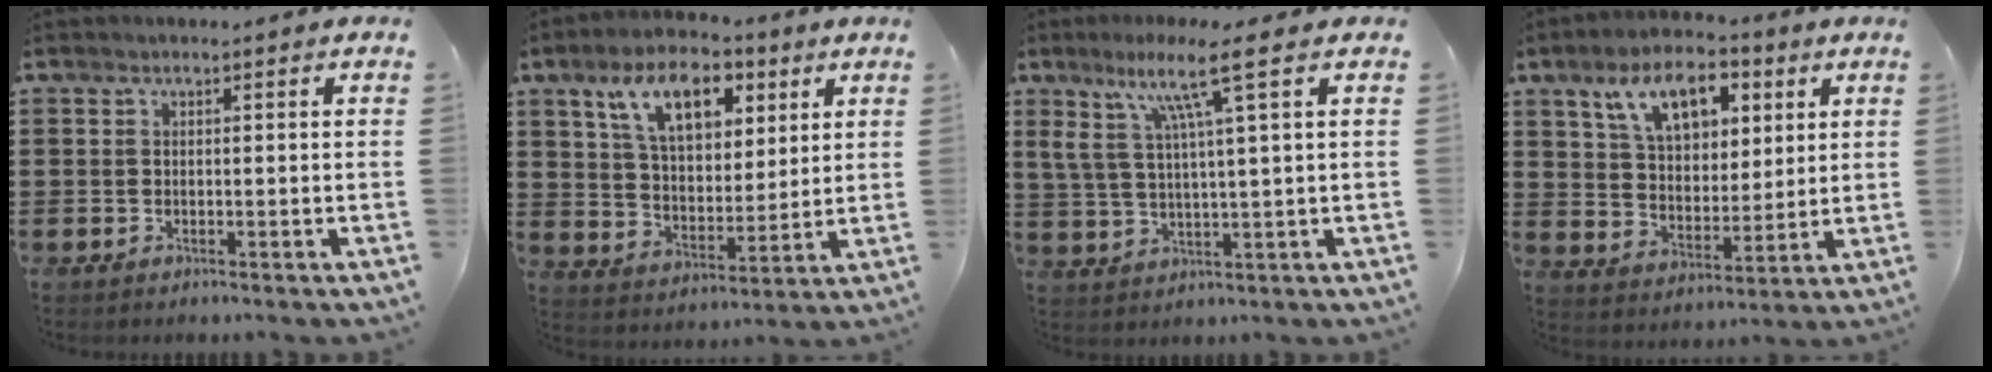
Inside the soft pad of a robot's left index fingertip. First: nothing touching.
{"total": 11.1, "force": [6.3, 5.6, 7.2], "torque": [-0.139, 0.003, 0.111]}
{"total": 9.5, "force": [4.9, 0.5, 8.0], "torque": [-0.169, -0.002, 0.082]}
{"total": 10.1, "force": [6.0, 5.2, 6.2], "torque": [-0.121, -0.002, 0.103]}